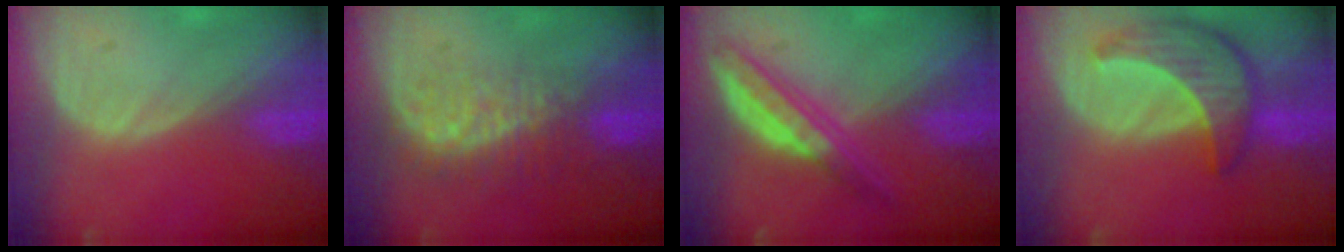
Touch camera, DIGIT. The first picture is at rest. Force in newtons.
{"total": 7.6, "press": 7.3, "slide": 2.3}
{"total": 6.4, "press": 5.6, "slide": 3.1}
{"total": 8.7, "press": 7.9, "slide": 3.7}